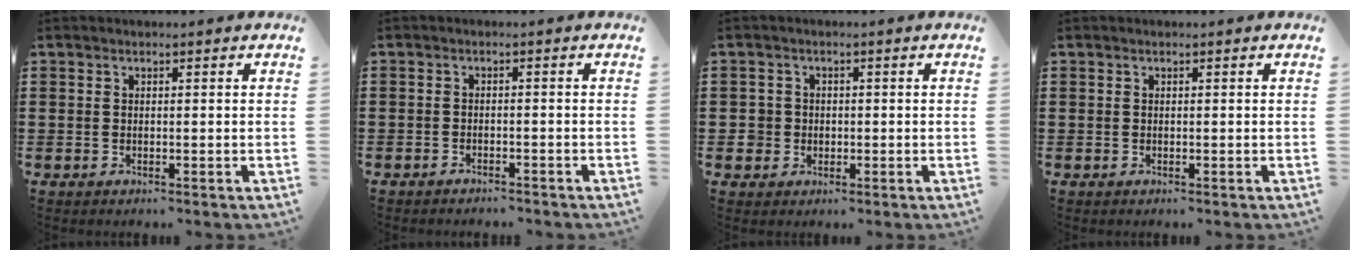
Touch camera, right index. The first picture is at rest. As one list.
[{"total": 1.4, "force": [-1.4, 0.3, -0.1], "torque": [-0.003, 0.005, -0.030]}, {"total": 2.3, "force": [-0.5, 2.2, 0.2], "torque": [-0.015, 0.006, -0.015]}, {"total": 0.0}]